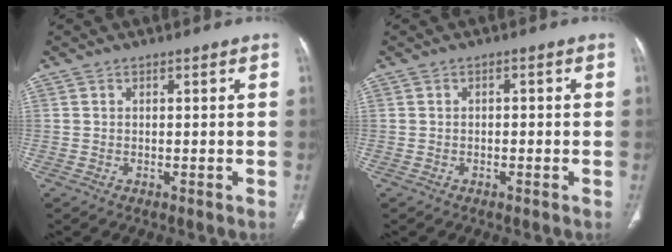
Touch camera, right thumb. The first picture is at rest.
{"total": 0.9, "force": [-0.3, 0.6, 0.6], "torque": [0.000, 0.004, -0.008]}